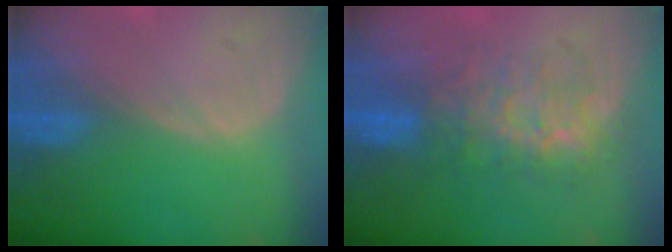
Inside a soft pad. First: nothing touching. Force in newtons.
{"total": 8.0, "press": 7.8, "slide": 1.8}